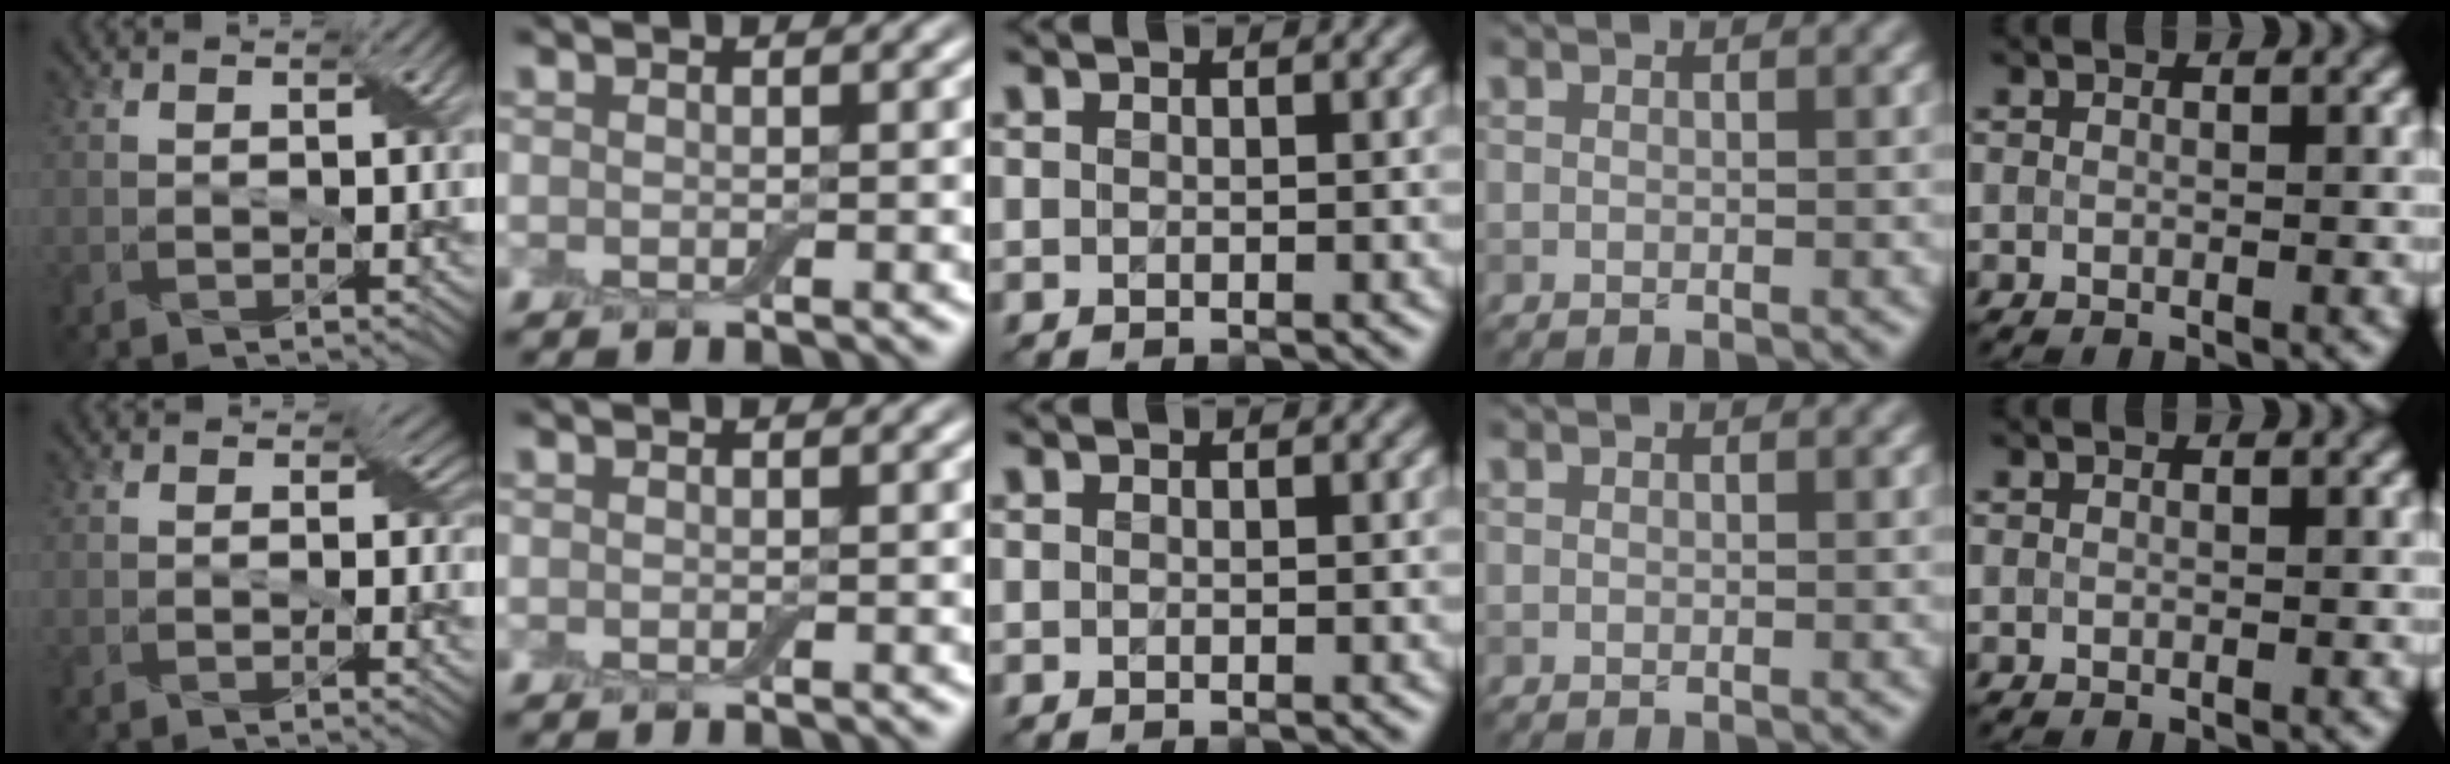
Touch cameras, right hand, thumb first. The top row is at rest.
{"thumb": {"total": 2.9, "force": [0.4, 2.2, 1.9], "torque": [-0.022, -0.007, 0.004]}}